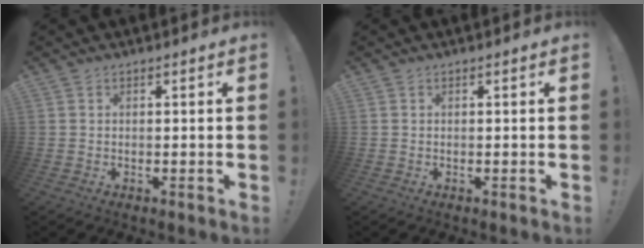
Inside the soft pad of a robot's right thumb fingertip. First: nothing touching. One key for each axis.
{"total": 0.0}